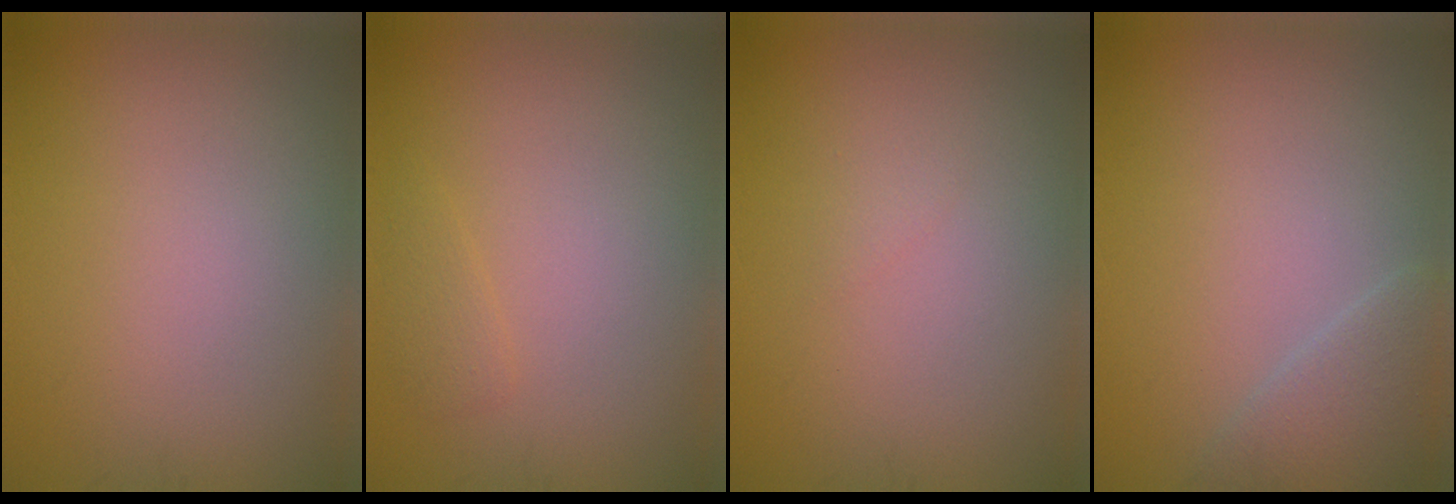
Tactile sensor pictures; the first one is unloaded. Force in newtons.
{"total": 1.0, "press": 1.0, "slide": 0.1}
{"total": 0.5, "press": 0.5, "slide": 0.1}
{"total": 2.5, "press": 2.5, "slide": 0.2}